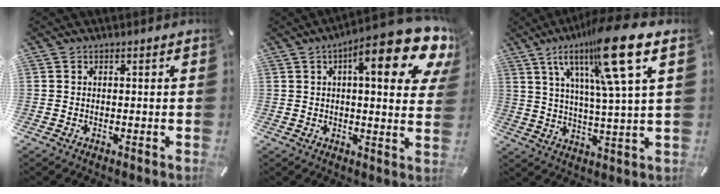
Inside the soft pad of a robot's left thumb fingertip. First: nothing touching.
{"total": 17.6, "force": [9.1, 4.5, 14.4], "torque": [-0.205, -0.054, 0.136]}
{"total": 19.7, "force": [11.3, 3.2, 15.9], "torque": [-0.258, -0.053, 0.169]}